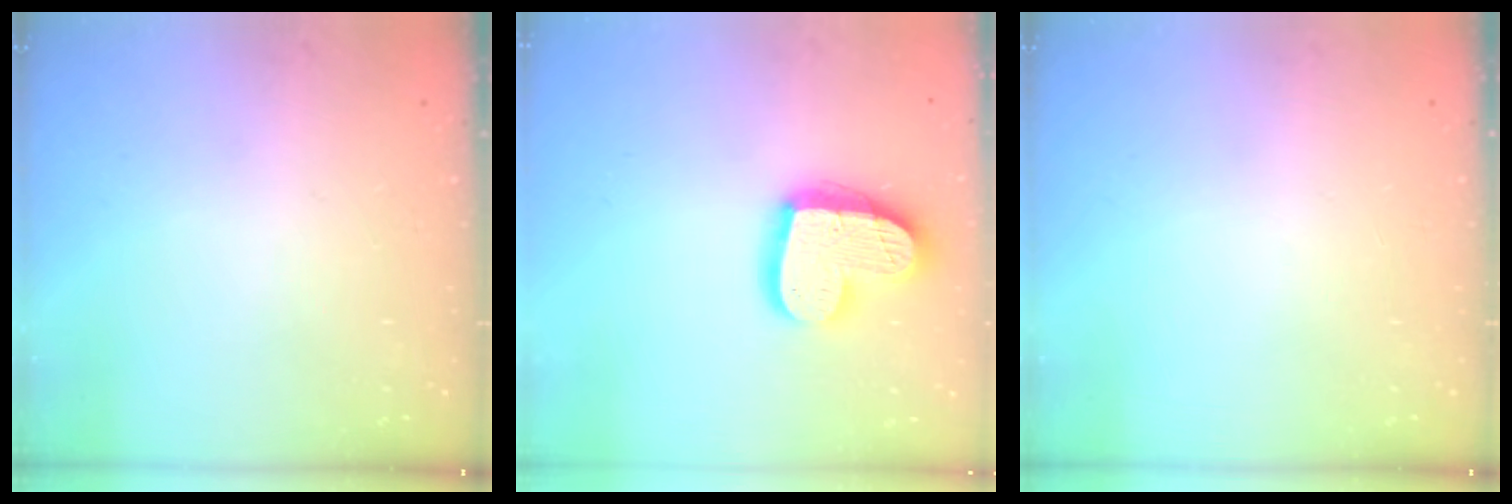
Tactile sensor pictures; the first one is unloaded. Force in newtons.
{"total": 17.2, "press": 17.1, "slide": 1.5}
{"total": 0.0}